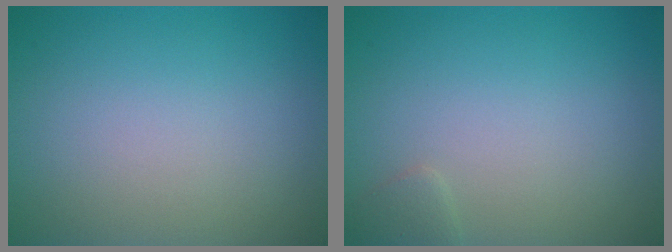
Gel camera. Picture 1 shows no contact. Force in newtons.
{"total": 0.8, "press": 0.8, "slide": 0.0}